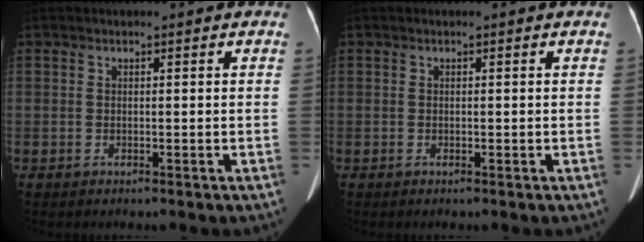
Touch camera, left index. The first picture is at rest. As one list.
[{"total": 0.0}]